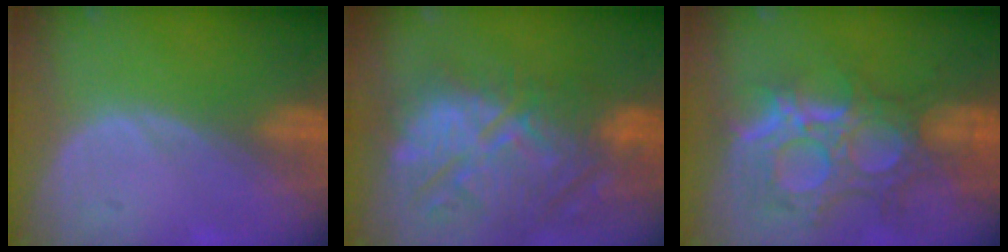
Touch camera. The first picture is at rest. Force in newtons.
{"total": 13.4, "press": 12.4, "slide": 5.0}
{"total": 12.0, "press": 10.7, "slide": 5.3}